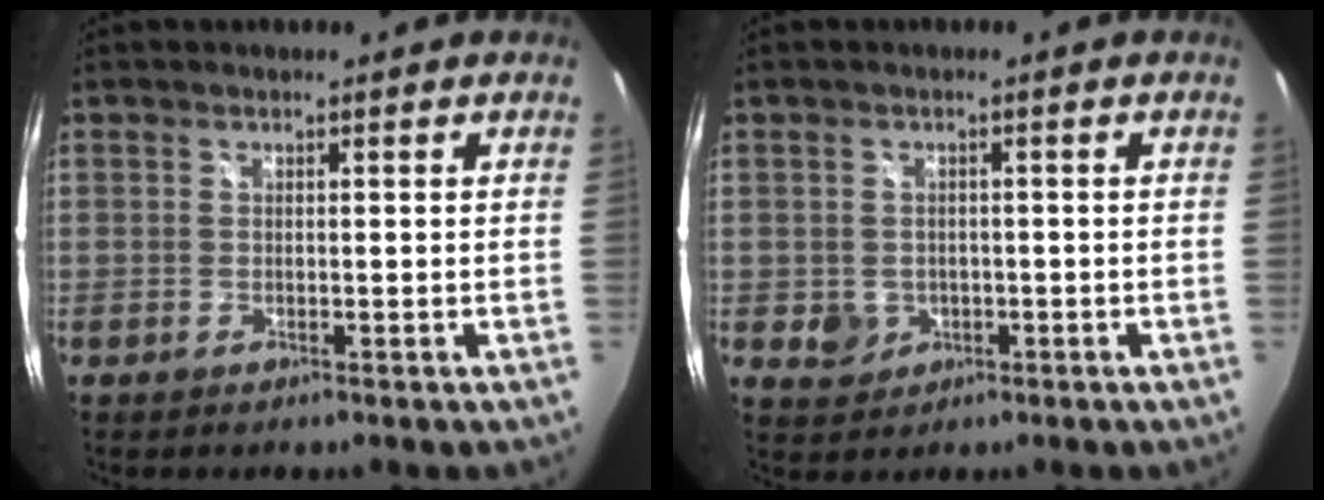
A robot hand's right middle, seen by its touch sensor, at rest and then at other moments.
{"total": 4.2, "force": [-0.9, 3.9, 1.3], "torque": [-0.030, 0.003, -0.004]}